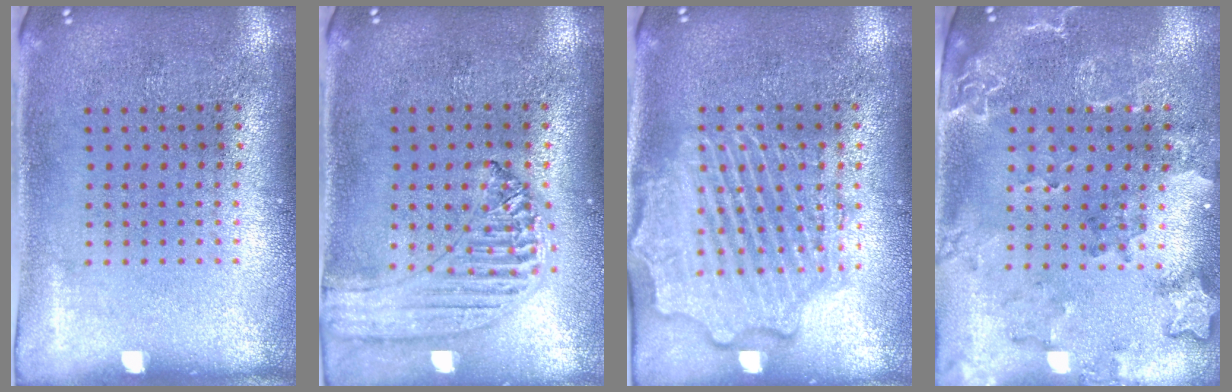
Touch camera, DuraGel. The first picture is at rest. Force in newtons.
{"total": 1.2, "press": 1.2, "slide": 0.1}
{"total": 2.6, "press": 2.6, "slide": 0.3}
{"total": 2.2, "press": 1.9, "slide": 1.1}